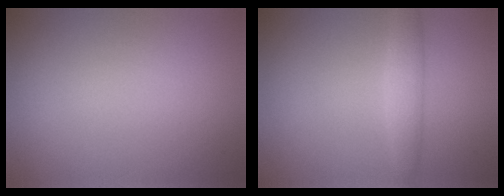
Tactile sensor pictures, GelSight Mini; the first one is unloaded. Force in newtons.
{"total": 2.1, "press": 2.1, "slide": 0.1}